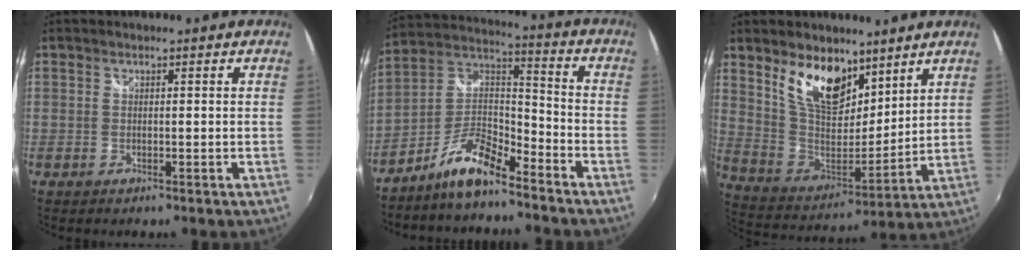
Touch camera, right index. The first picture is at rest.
{"total": 10.0, "force": [-7.9, 2.2, 5.7], "torque": [-0.137, 0.026, -0.156]}
{"total": 14.8, "force": [9.1, 7.6, 8.8], "torque": [-0.170, -0.004, 0.176]}